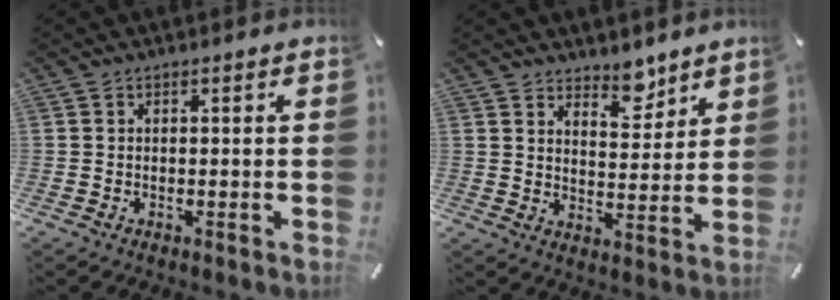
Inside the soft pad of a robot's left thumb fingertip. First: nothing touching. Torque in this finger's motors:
{"motor_torque": [0.30, -0.56, 0.06, -0.15, 0.00]}